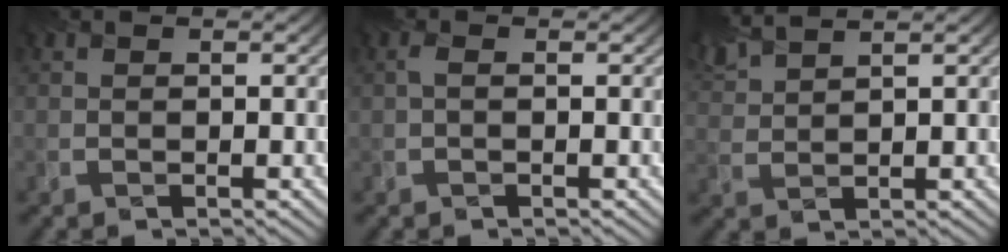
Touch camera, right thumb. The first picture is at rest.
{"total": 1.0, "force": [0.2, 0.3, 1.0], "torque": [-0.025, 0.005, 0.000]}
{"total": 5.1, "force": [4.3, 0.9, 2.7], "torque": [-0.069, 0.023, 0.088]}